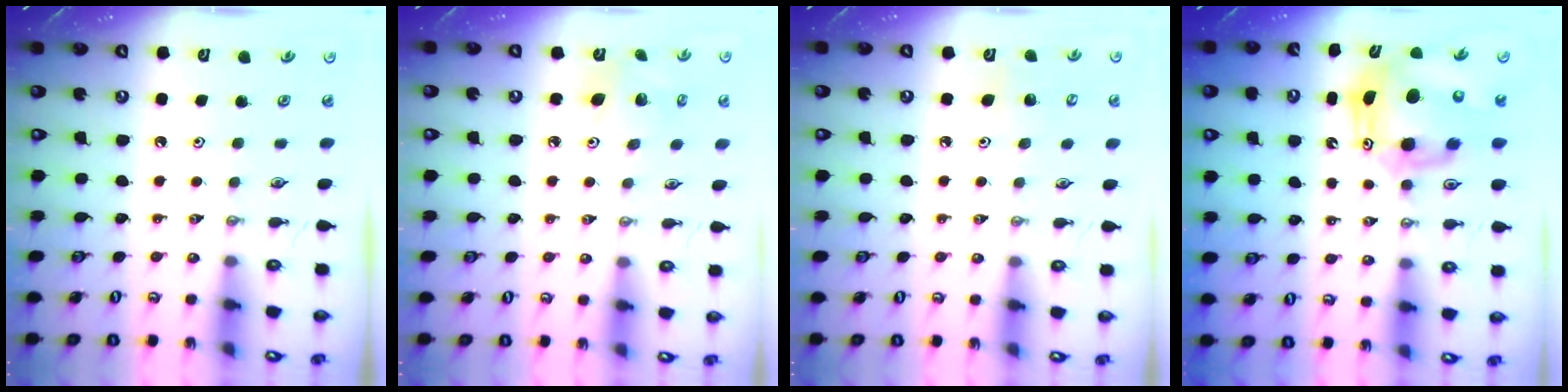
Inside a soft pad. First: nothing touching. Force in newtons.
{"total": 5.2, "press": 5.2, "slide": 0.2}
{"total": 4.7, "press": 4.6, "slide": 1.3}
{"total": 13.0, "press": 12.8, "slide": 2.3}